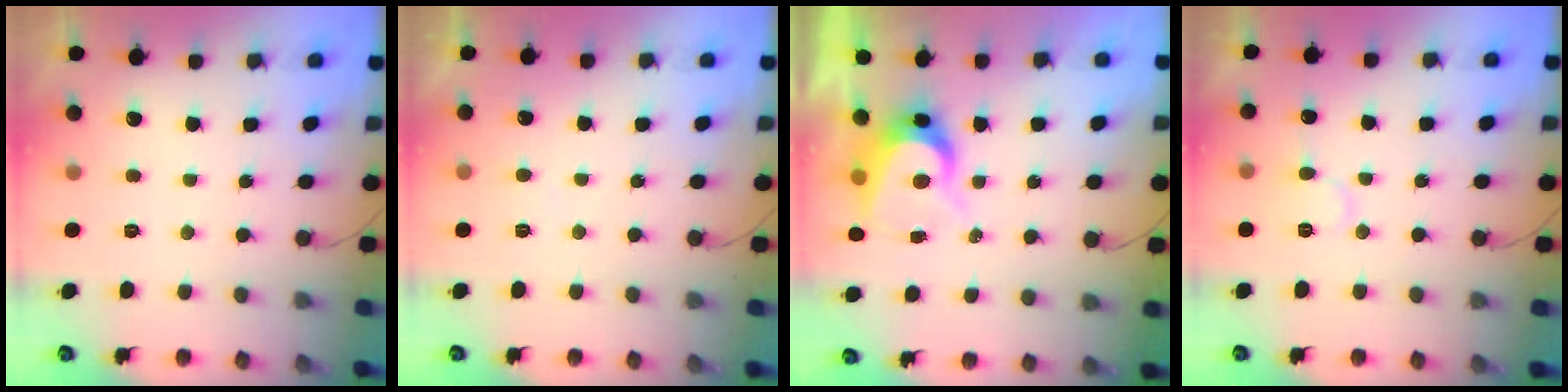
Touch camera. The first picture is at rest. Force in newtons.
{"total": 4.0, "press": 4.0, "slide": 0.2}
{"total": 8.2, "press": 8.2, "slide": 0.8}
{"total": 6.8, "press": 6.8, "slide": 0.8}